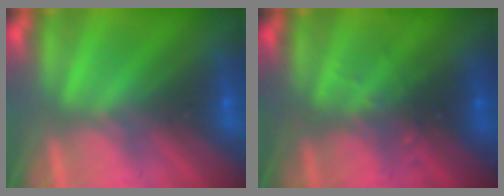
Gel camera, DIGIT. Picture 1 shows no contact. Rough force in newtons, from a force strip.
{"total": 2.8}